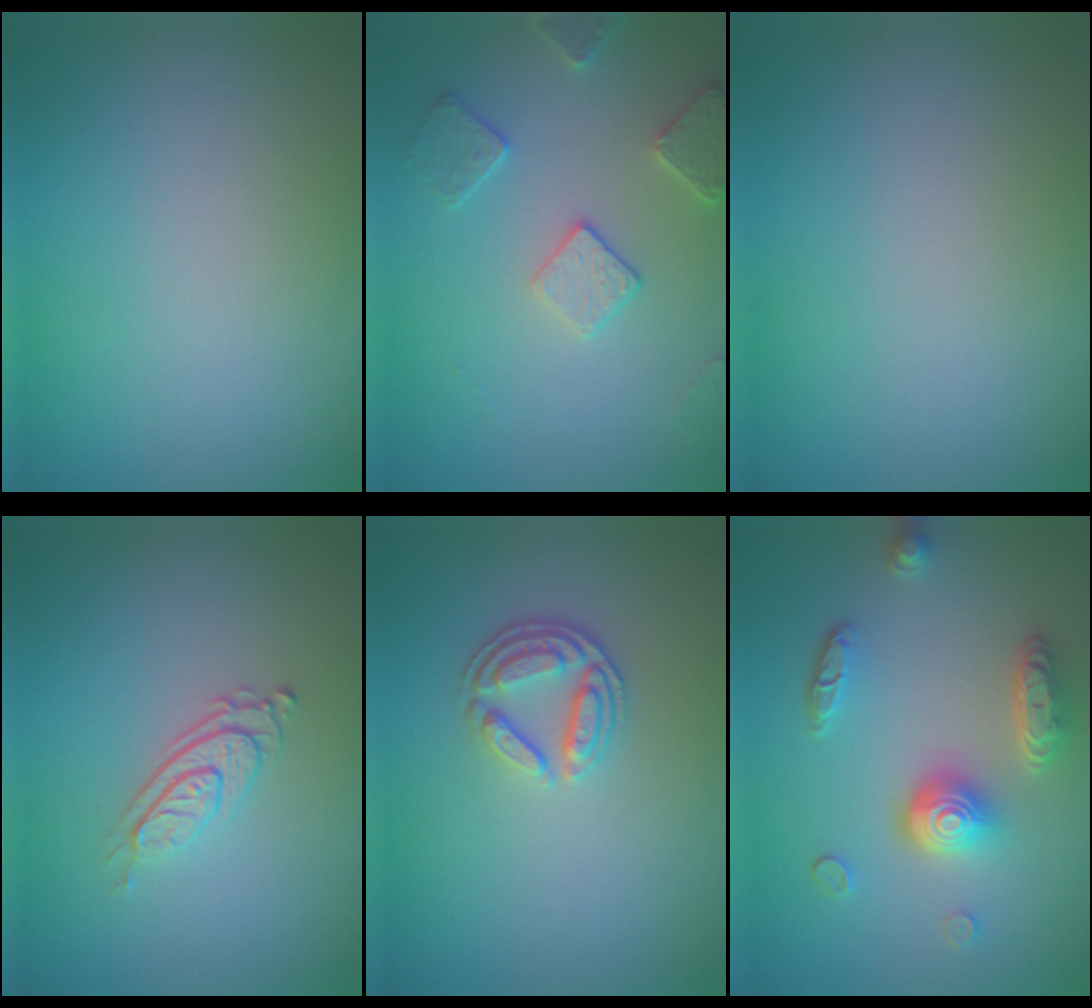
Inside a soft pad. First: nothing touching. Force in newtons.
{"total": 2.9, "press": 2.9, "slide": 0.1}
{"total": 0.0}
{"total": 3.1, "press": 1.9, "slide": 2.4}
{"total": 2.9, "press": 2.5, "slide": 1.6}
{"total": 5.0, "press": 3.7, "slide": 3.4}